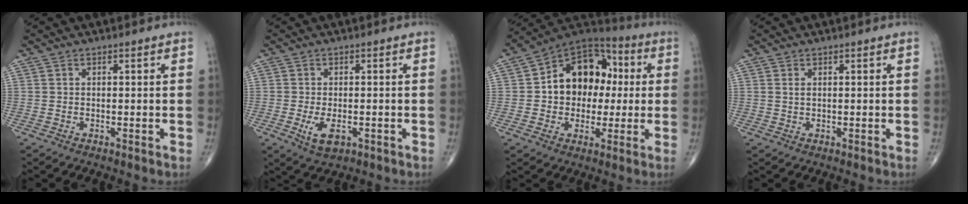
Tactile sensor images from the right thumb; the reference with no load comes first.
{"total": 4.7, "force": [-1.5, 2.4, 3.8], "torque": [-0.068, -0.007, -0.019]}
{"total": 16.4, "force": [1.3, 12.3, 10.8], "torque": [-0.109, 0.031, 0.011]}
{"total": 0.9, "force": [0.3, 0.4, 0.7], "torque": [-0.016, 0.002, 0.010]}